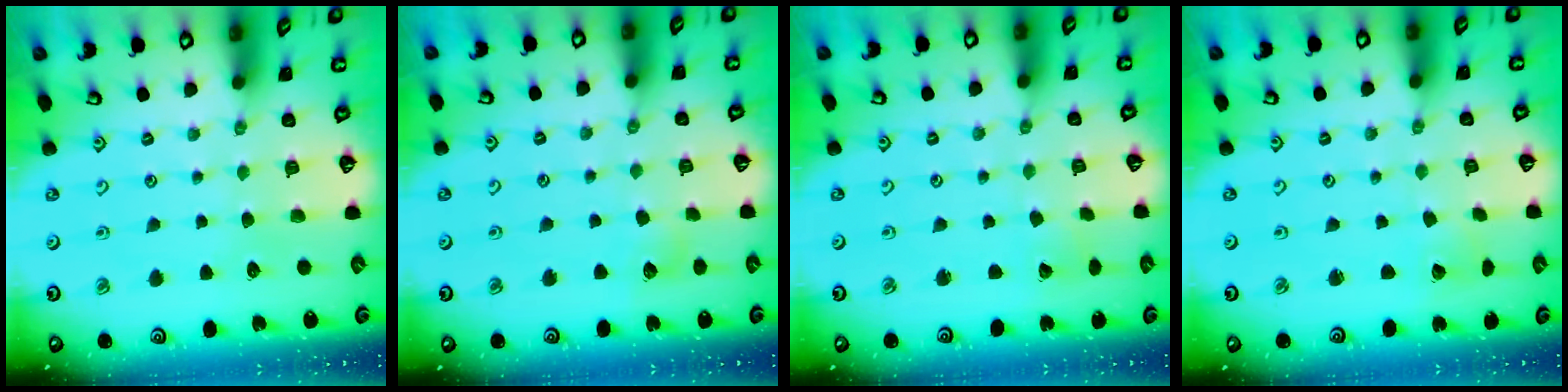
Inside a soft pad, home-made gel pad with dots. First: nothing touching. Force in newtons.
{"total": 4.3, "press": 4.3, "slide": 0.5}
{"total": 2.3, "press": 2.3, "slide": 0.1}
{"total": 2.4, "press": 2.4, "slide": 0.2}